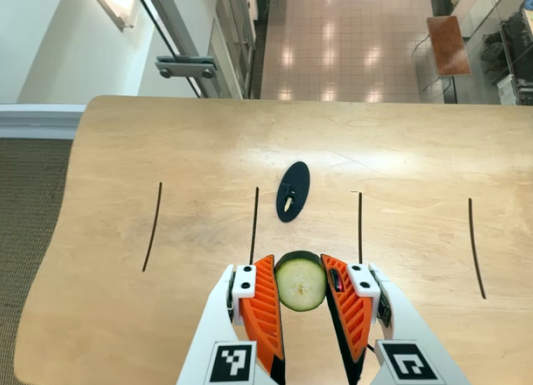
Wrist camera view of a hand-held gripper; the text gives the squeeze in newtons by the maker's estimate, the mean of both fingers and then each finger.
{"total": 11.3, "left": 11.2, "right": 11.5}